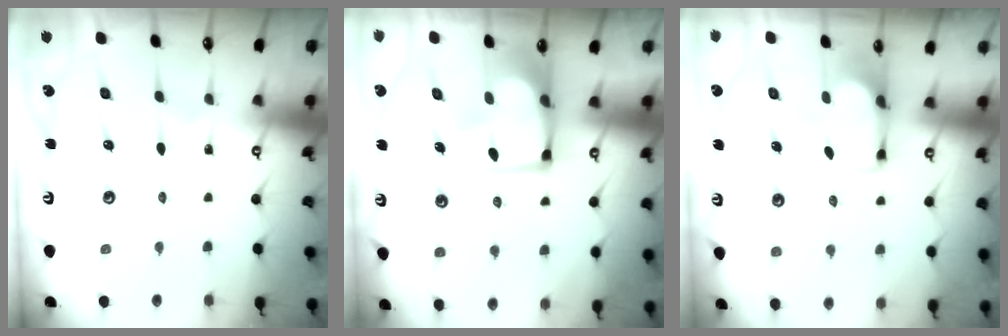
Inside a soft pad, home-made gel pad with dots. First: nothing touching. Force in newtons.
{"total": 2.9, "press": 2.8, "slide": 0.8}
{"total": 2.7, "press": 2.6, "slide": 0.9}